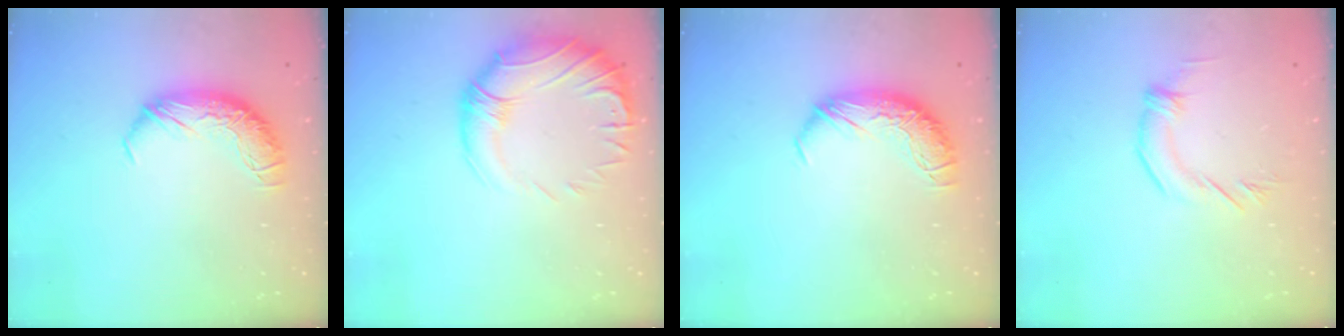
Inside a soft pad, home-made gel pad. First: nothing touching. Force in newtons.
{"total": 3.8, "press": 1.6, "slide": 3.4}
{"total": 0.0}
{"total": 2.8, "press": 2.8, "slide": 0.2}